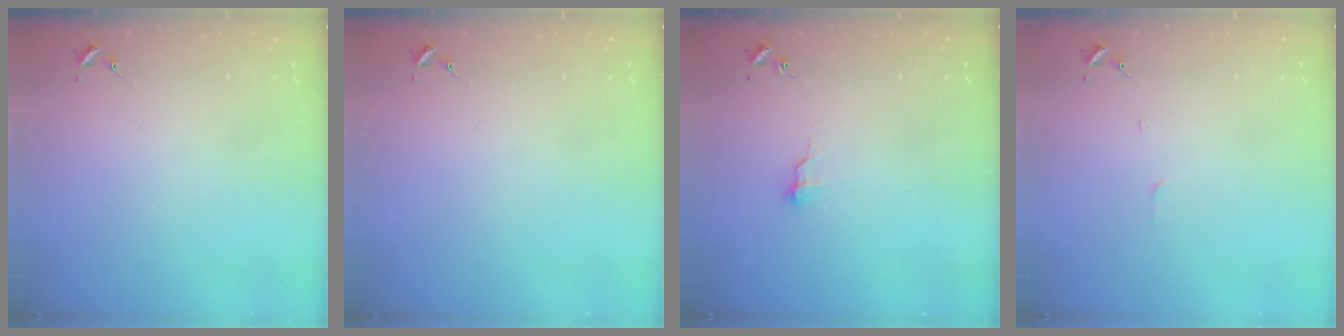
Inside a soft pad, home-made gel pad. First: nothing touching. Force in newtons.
{"total": 0.0}
{"total": 8.3, "press": 8.3, "slide": 0.7}
{"total": 3.3, "press": 3.3, "slide": 0.4}